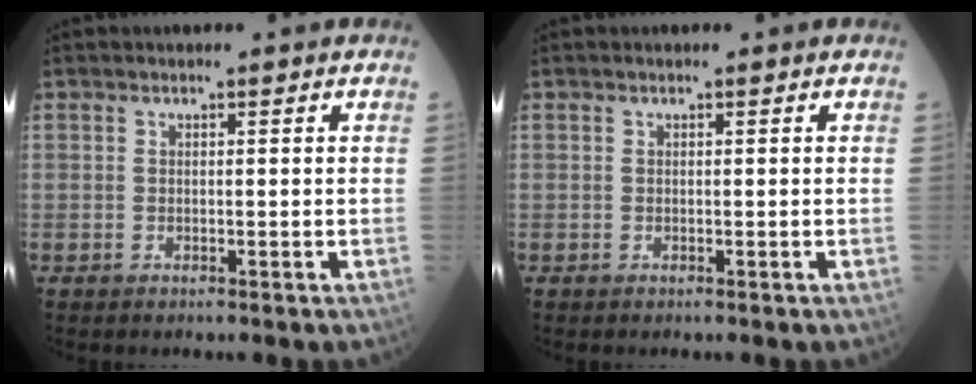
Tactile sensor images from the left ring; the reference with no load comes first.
{"total": 0.0}